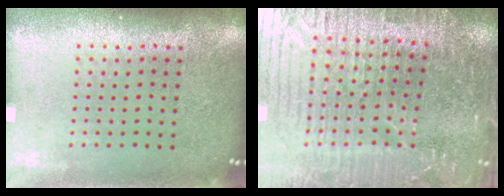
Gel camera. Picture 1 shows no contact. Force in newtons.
{"total": 5.3, "press": 4.8, "slide": 2.0}